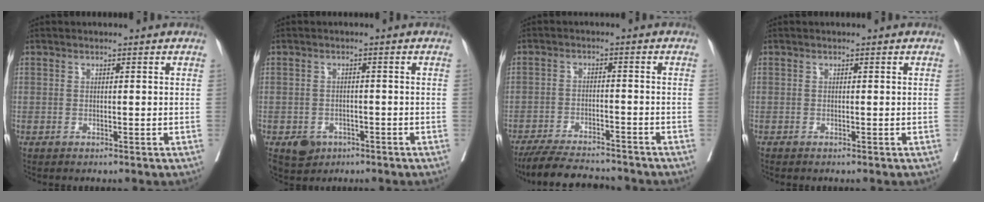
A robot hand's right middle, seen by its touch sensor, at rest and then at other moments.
{"total": 4.0, "force": [-2.3, 3.1, 1.3], "torque": [-0.014, 0.003, -0.029]}
{"total": 11.1, "force": [-10.2, 1.7, 4.0], "torque": [-0.064, -0.005, -0.155]}
{"total": 0.0}